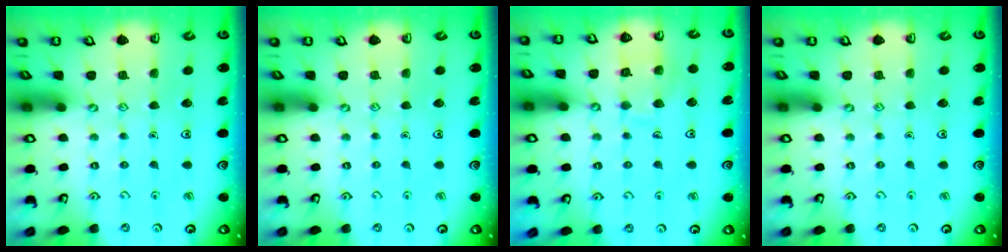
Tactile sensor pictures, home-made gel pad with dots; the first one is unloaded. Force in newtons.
{"total": 0.0}
{"total": 9.6, "press": 9.6, "slide": 0.9}
{"total": 0.0}